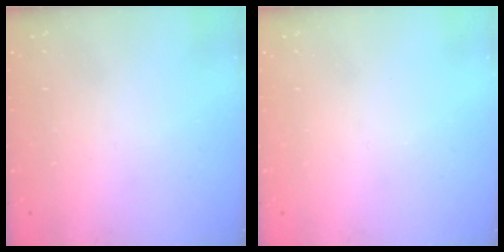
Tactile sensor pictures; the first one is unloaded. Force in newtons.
{"total": 0.0}